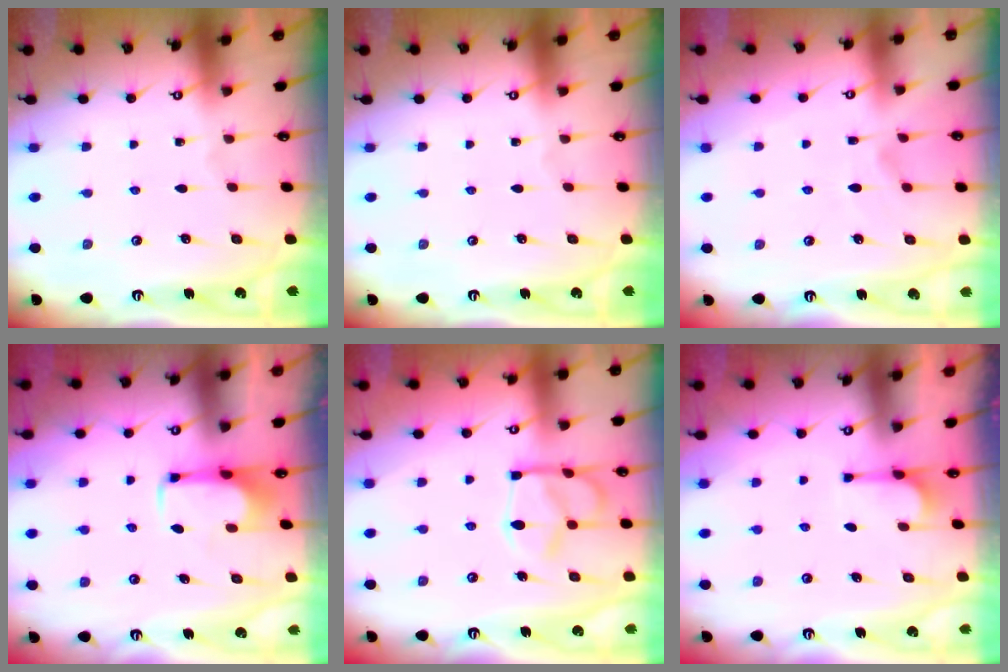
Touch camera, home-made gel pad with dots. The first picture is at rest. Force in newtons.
{"total": 0.0}
{"total": 1.5, "press": 0.9, "slide": 1.2}
{"total": 2.0, "press": 1.9, "slide": 0.4}
{"total": 9.7, "press": 9.6, "slide": 1.4}
{"total": 2.9, "press": 2.7, "slide": 1.1}